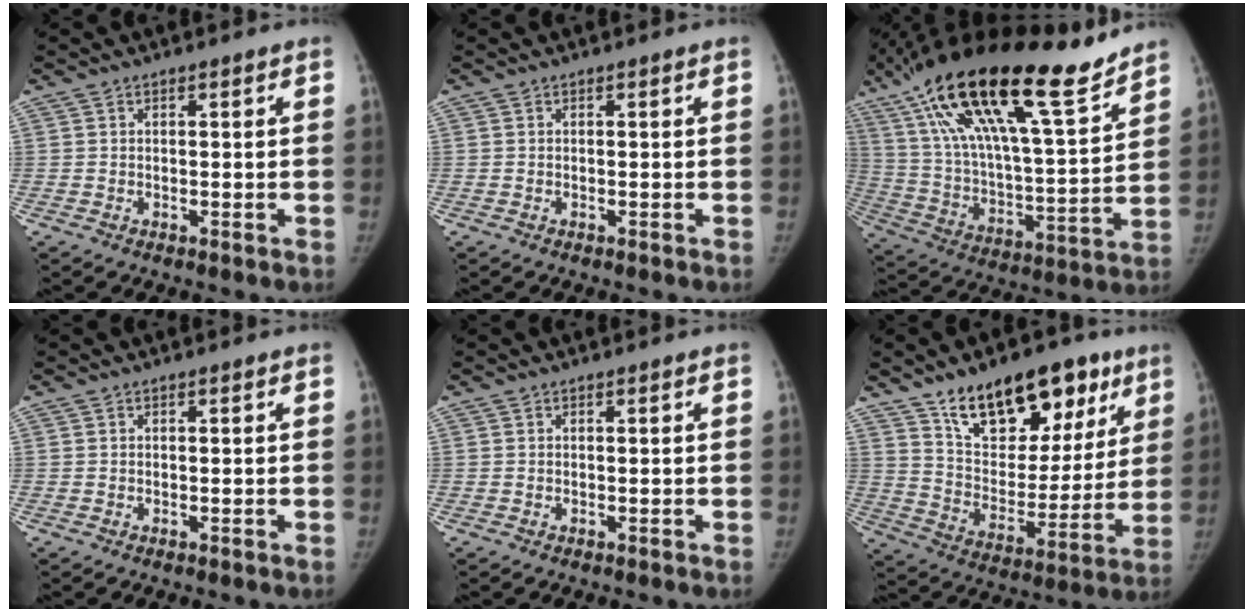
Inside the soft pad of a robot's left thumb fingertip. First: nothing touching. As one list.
[{"total": 0.0}, {"total": 29.7, "force": [19.9, 7.4, 20.8], "torque": [-0.350, -0.050, 0.344]}, {"total": 0.0}, {"total": 0.0}, {"total": 22.8, "force": [13.9, 12.0, 13.5], "torque": [-0.155, -0.046, 0.229]}]